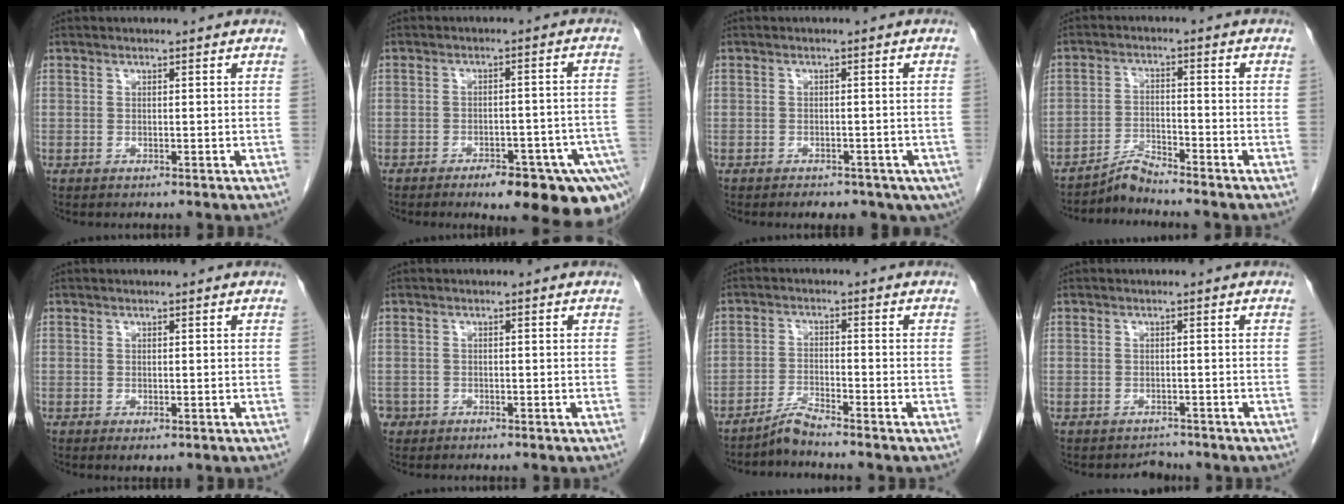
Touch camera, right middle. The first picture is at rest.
{"total": 15.4, "force": [-11.0, 3.4, 10.2], "torque": [-0.060, 0.017, -0.135]}
{"total": 9.6, "force": [-6.2, 5.2, 5.2], "torque": [-0.072, -0.008, -0.068]}
{"total": 3.5, "force": [-3.5, -0.6, 0.1], "torque": [-0.004, -0.017, -0.066]}
{"total": 1.3, "force": [-0.6, 0.5, 1.0], "torque": [-0.012, -0.004, -0.005]}
{"total": 1.7, "force": [-0.9, 1.4, 0.2], "torque": [-0.003, 0.004, -0.016]}
{"total": 3.2, "force": [-3.0, -0.7, 0.7], "torque": [-0.016, -0.015, -0.060]}
{"total": 1.8, "force": [-1.6, 0.6, -0.4], "torque": [0.002, -0.003, -0.023]}